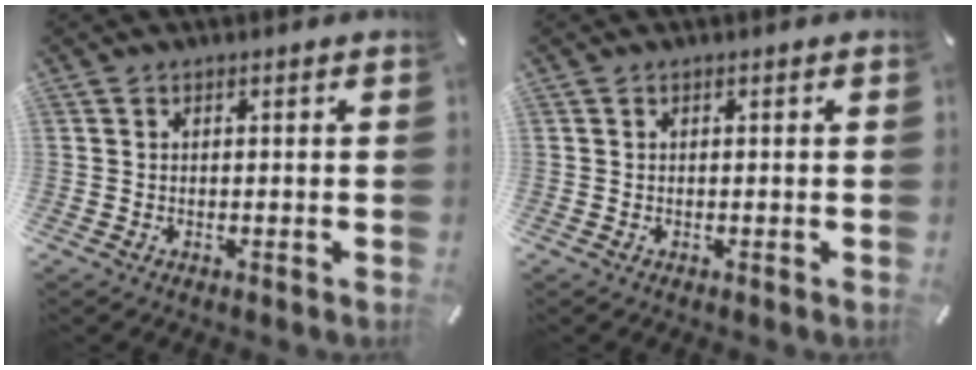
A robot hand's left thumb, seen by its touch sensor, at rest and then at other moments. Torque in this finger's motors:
{"motor_torque": [-0.01, 0.00, -0.08, 0.03, 0.00]}